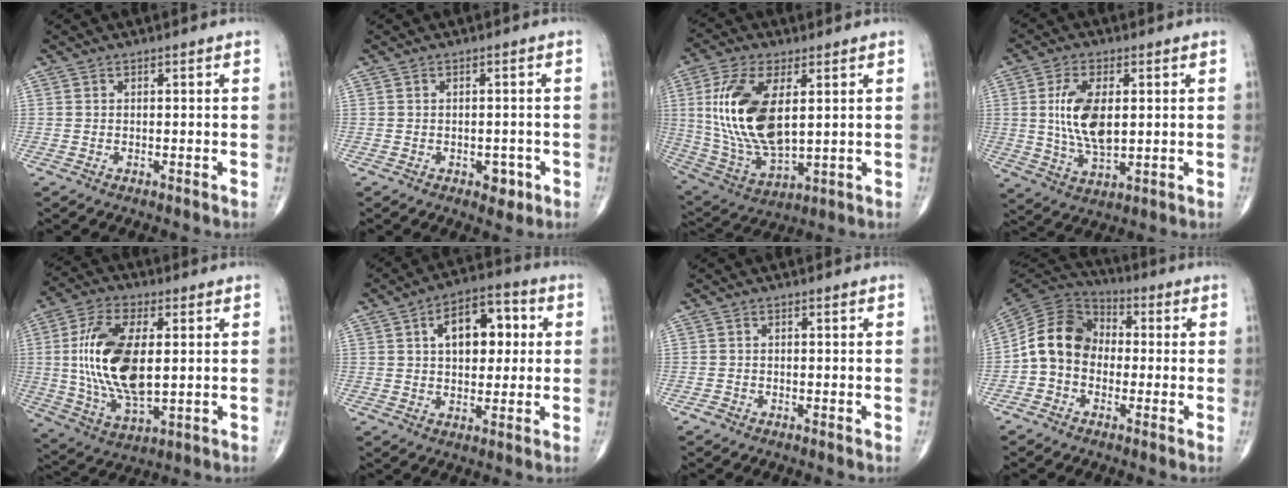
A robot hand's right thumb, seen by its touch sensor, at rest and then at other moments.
{"total": 2.8, "force": [-1.2, 1.8, 1.8], "torque": [-0.008, 0.004, -0.012]}
{"total": 18.4, "force": [3.4, 9.0, 15.7], "torque": [-0.320, -0.018, 0.076]}
{"total": 11.1, "force": [1.4, 5.5, 9.6], "torque": [-0.184, -0.011, 0.033]}
{"total": 18.1, "force": [1.6, 8.7, 15.8], "torque": [-0.311, -0.011, 0.034]}
{"total": 12.0, "force": [2.7, 7.0, 9.4], "torque": [-0.108, 0.014, 0.036]}
{"total": 0.8, "force": [-0.6, 0.5, 0.3], "torque": [-0.002, 0.000, -0.014]}
{"total": 11.4, "force": [-1.3, 9.1, 6.7], "torque": [-0.113, 0.037, -0.042]}